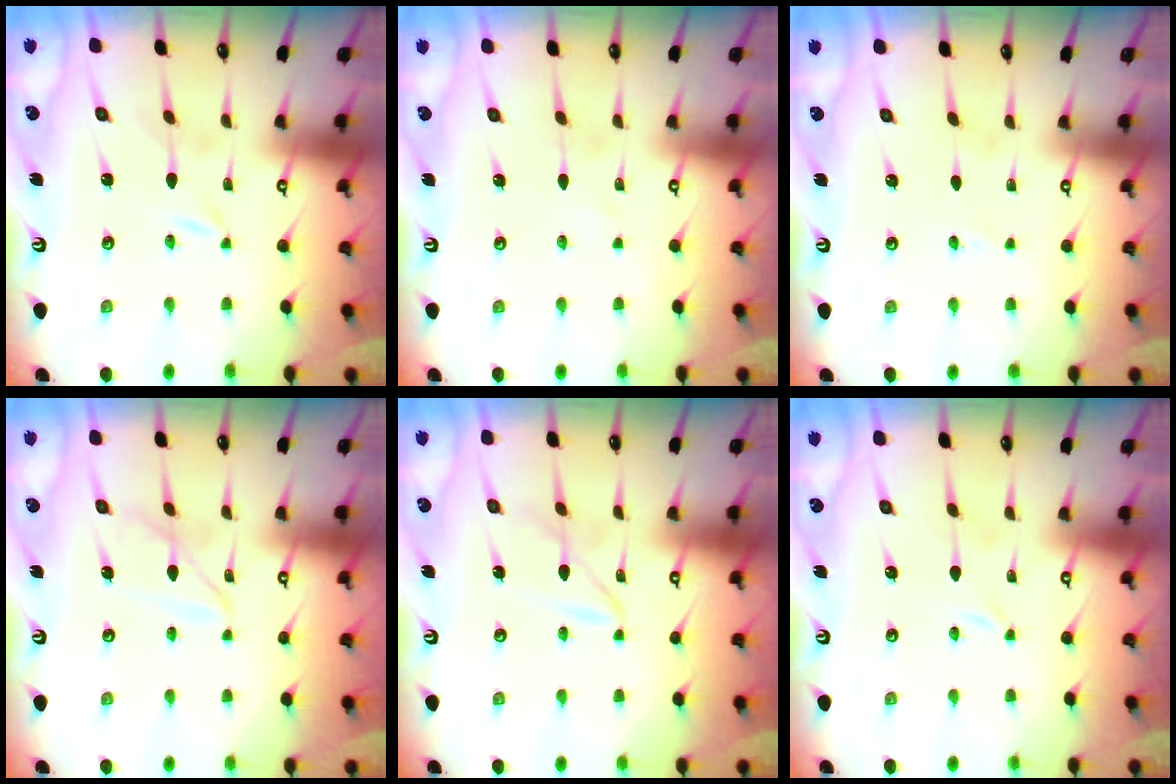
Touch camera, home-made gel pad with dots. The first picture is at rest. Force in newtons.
{"total": 2.3, "press": 2.3, "slide": 0.2}
{"total": 2.5, "press": 2.5, "slide": 0.2}
{"total": 8.3, "press": 8.2, "slide": 0.5}
{"total": 4.2, "press": 4.2, "slide": 0.4}
{"total": 0.0}